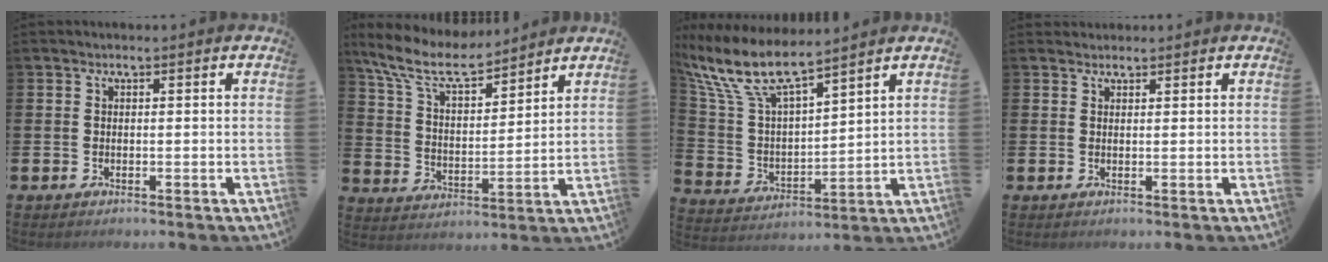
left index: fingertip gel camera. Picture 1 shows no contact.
{"total": 8.8, "force": [7.7, 2.3, 3.6], "torque": [-0.106, -0.040, 0.136]}
{"total": 10.3, "force": [8.7, 2.4, 5.1], "torque": [-0.138, -0.043, 0.153]}
{"total": 1.4, "force": [1.3, 0.5, -0.1], "torque": [0.012, 0.000, 0.022]}